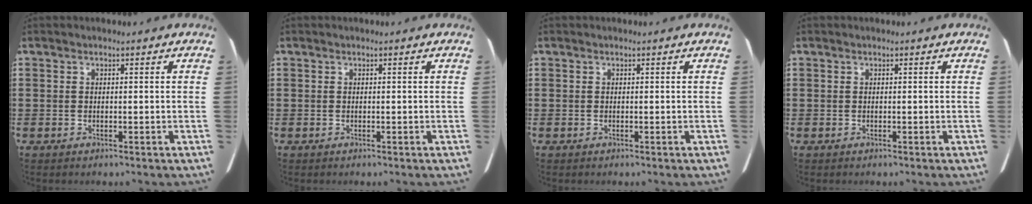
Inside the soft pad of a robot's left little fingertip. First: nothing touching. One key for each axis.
{"total": 0.0}
{"total": 0.0}
{"total": 0.0}